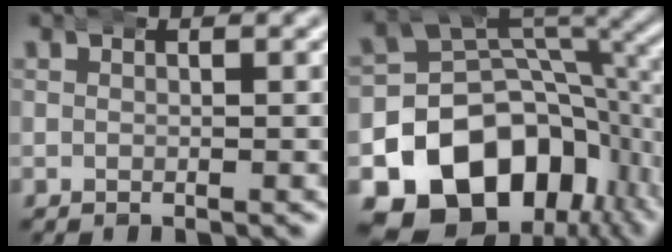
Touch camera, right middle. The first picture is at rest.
{"total": 21.1, "force": [-6.8, 16.3, 11.6], "torque": [-0.234, -0.068, -0.098]}